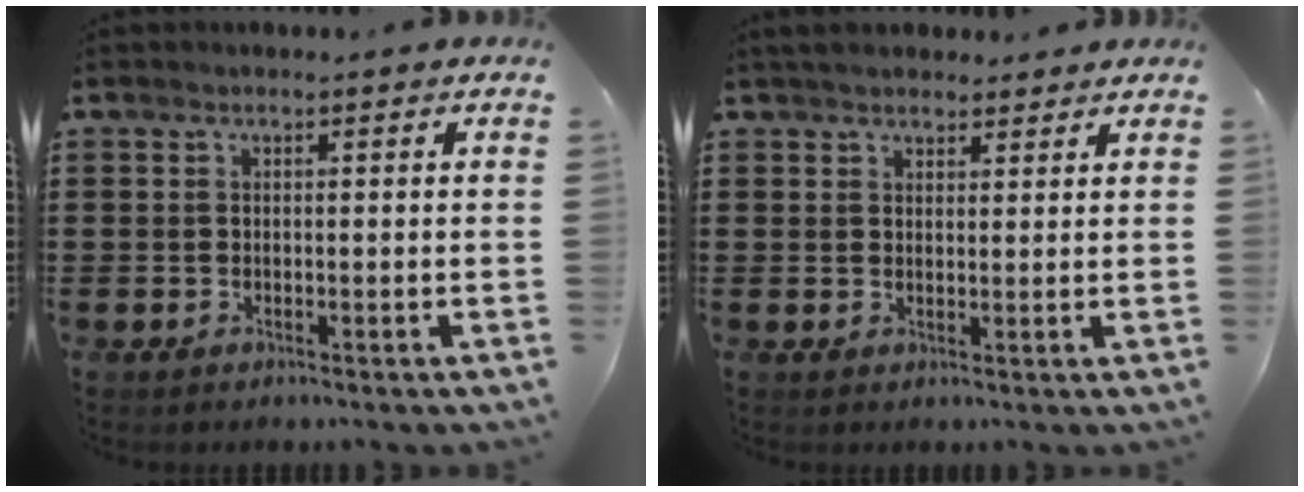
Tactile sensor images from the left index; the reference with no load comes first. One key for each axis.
{"total": 2.9, "fx": 2.7, "fy": 1.0, "fz": 0.5, "tx": -0.016, "ty": 0.002, "tz": 0.052}